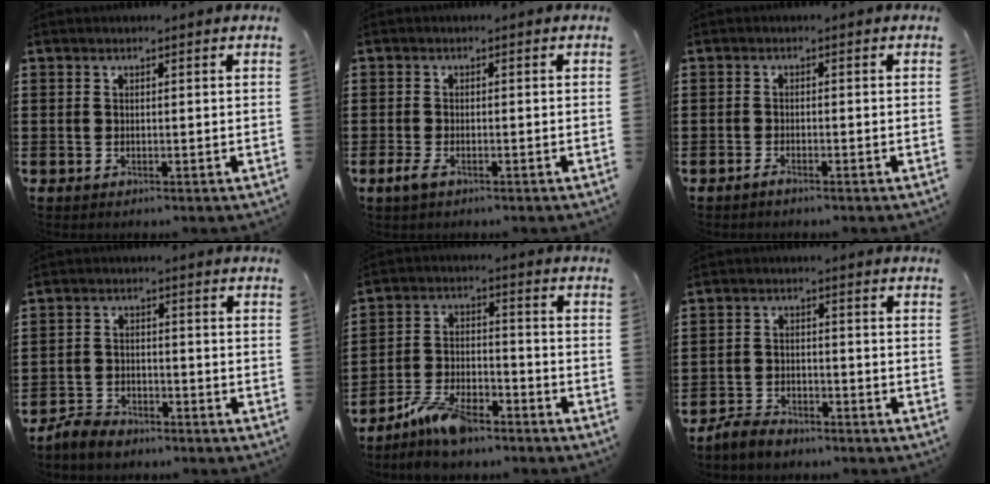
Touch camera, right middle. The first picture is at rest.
{"total": 2.2, "force": [-1.2, 1.0, 1.5], "torque": [-0.042, -0.005, -0.028]}
{"total": 1.2, "force": [-1.0, 0.1, 0.6], "torque": [-0.013, -0.005, -0.017]}
{"total": 3.7, "force": [-3.5, 1.2, 0.5], "torque": [-0.026, 0.004, -0.077]}
{"total": 8.2, "force": [-6.6, 2.5, 4.3], "torque": [-0.095, 0.007, -0.128]}
{"total": 3.6, "force": [-3.4, 1.1, 0.5], "torque": [-0.019, 0.006, -0.072]}